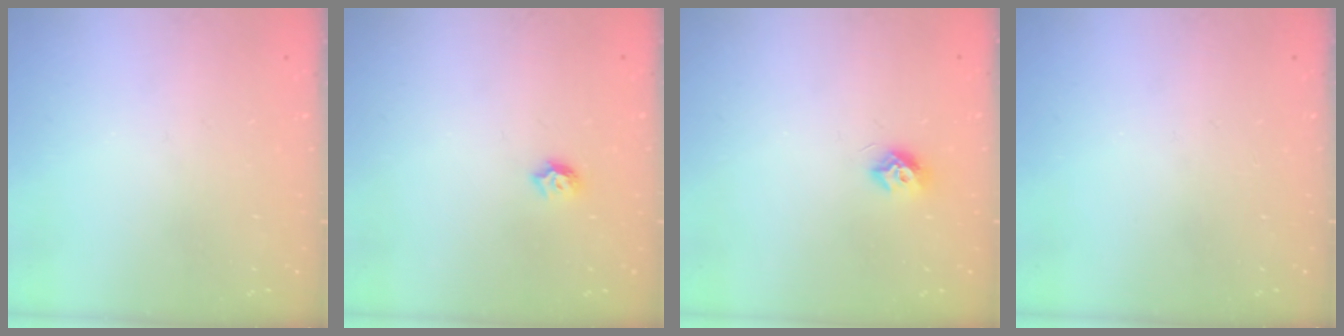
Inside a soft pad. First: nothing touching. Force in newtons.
{"total": 4.7, "press": 4.7, "slide": 0.7}
{"total": 7.3, "press": 7.3, "slide": 0.3}
{"total": 0.0}